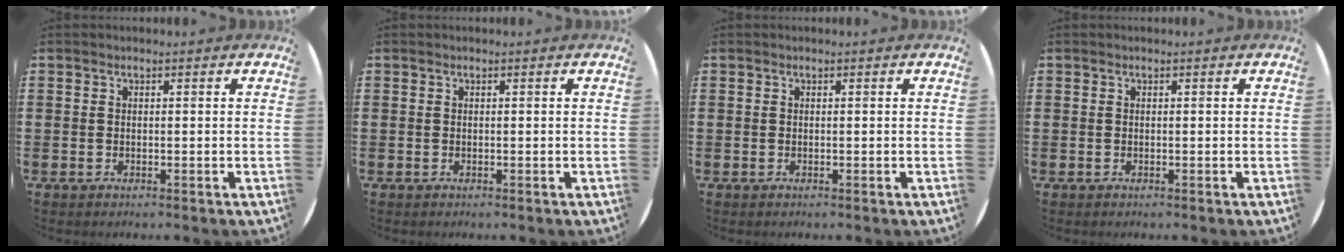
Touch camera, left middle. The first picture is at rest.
{"total": 0.0}
{"total": 0.0}
{"total": 0.0}